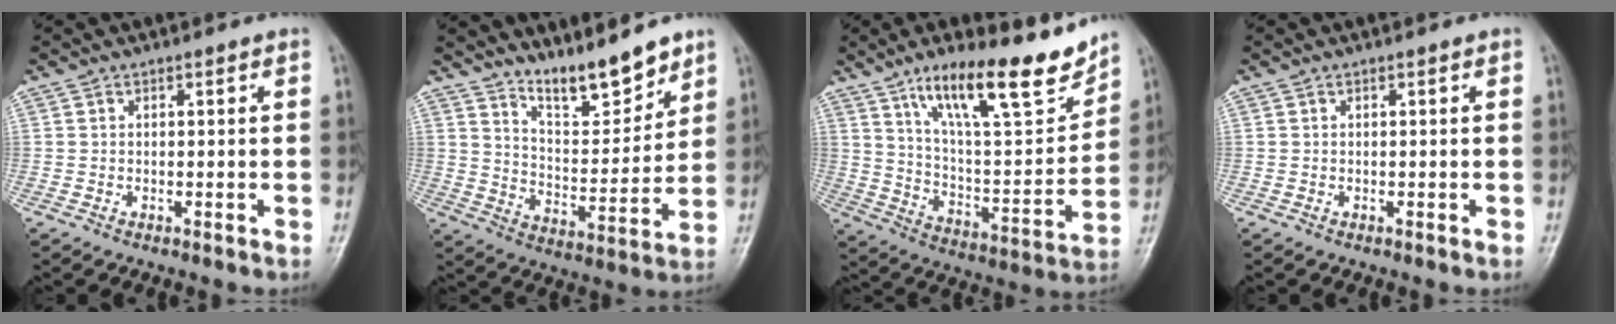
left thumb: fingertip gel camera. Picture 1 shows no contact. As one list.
[{"total": 10.9, "force": [9.2, 2.8, 5.1], "torque": [-0.063, -0.074, 0.167]}, {"total": 20.8, "force": [14.1, 5.5, 14.2], "torque": [-0.192, -0.071, 0.239]}, {"total": 0.0}]